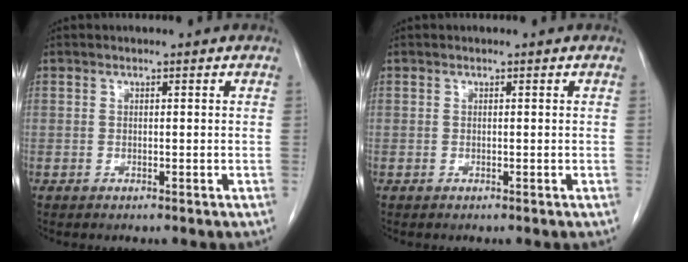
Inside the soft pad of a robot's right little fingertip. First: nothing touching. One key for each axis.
{"total": 0.0}